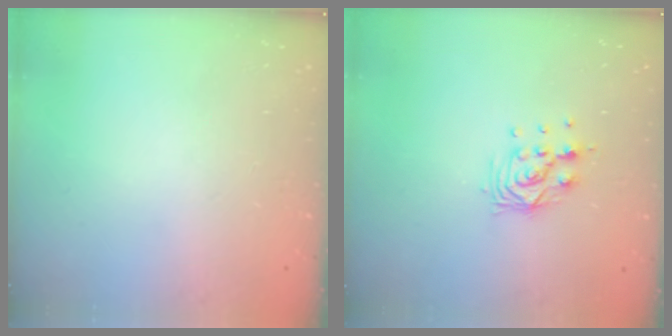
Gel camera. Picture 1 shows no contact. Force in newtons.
{"total": 9.5, "press": 9.5, "slide": 0.7}